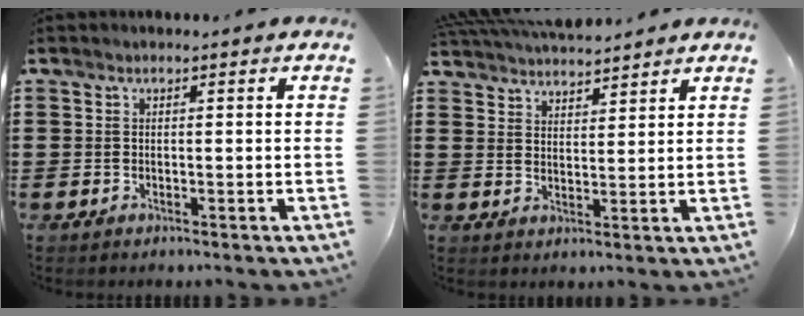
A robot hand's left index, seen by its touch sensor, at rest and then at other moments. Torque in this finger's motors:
{"motor_torque": [0.94, -1.02, 0.27, 0.20]}